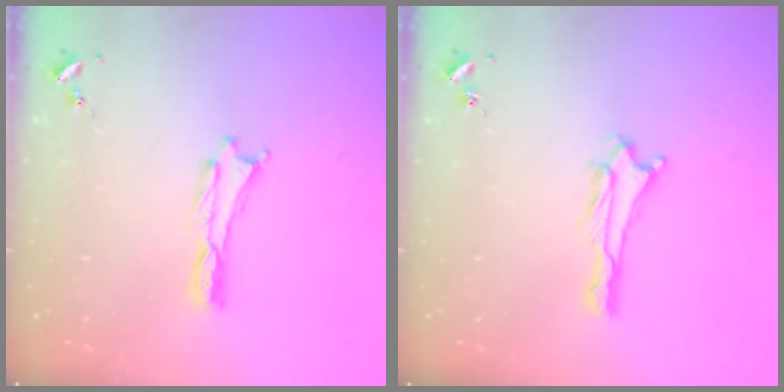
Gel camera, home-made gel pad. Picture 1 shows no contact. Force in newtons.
{"total": 1.7, "press": 1.6, "slide": 0.3}